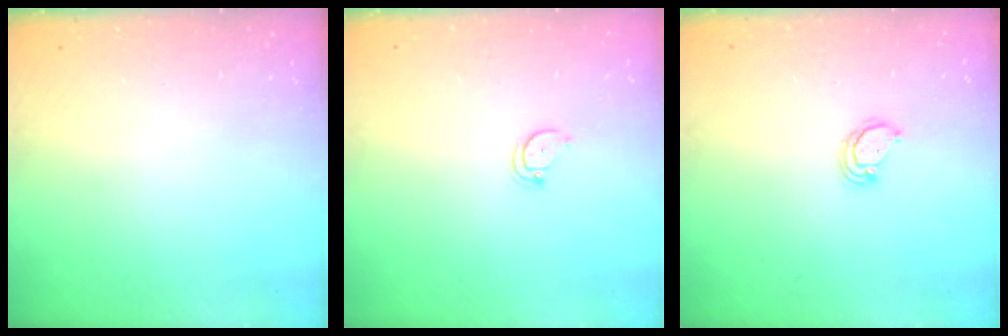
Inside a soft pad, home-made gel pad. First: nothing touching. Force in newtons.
{"total": 2.6, "press": 2.6, "slide": 0.1}
{"total": 2.8, "press": 2.8, "slide": 0.2}